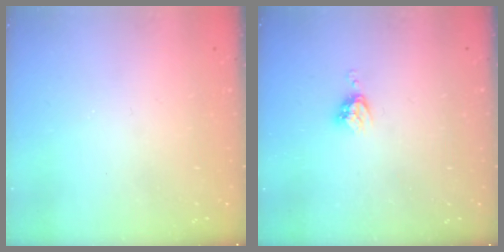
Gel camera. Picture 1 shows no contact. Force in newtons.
{"total": 4.0, "press": 4.0, "slide": 0.5}